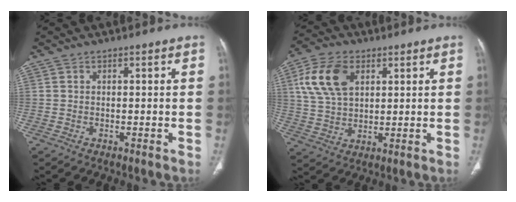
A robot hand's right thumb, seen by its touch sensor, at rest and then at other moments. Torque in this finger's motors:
{"motor_torque": [-0.40, 0.99, 0.87, 0.00, 0.13]}